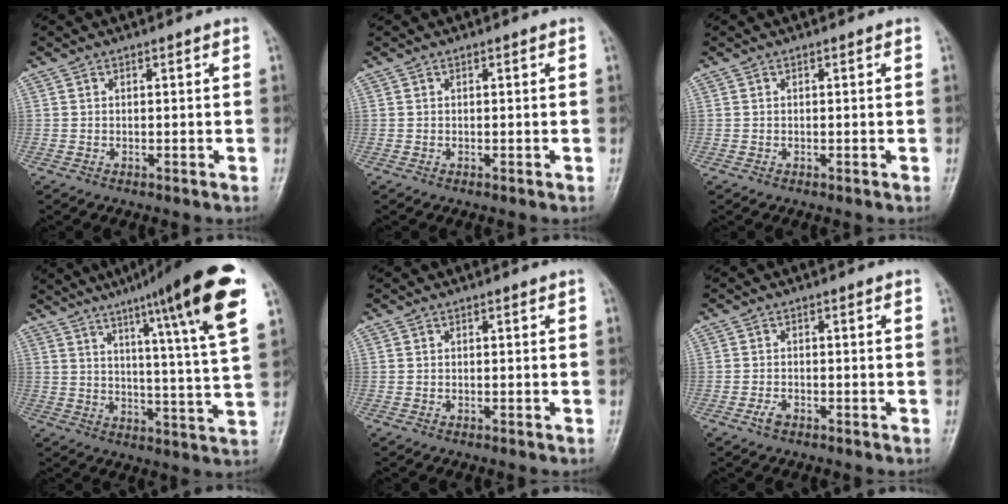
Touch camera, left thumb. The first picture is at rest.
{"total": 0.0}
{"total": 0.0}
{"total": 20.4, "force": [11.3, 1.1, 17.0], "torque": [-0.229, -0.038, 0.152]}
{"total": 0.0}
{"total": 1.7, "force": [-1.0, 0.8, 1.0], "torque": [-0.024, 0.005, -0.020]}